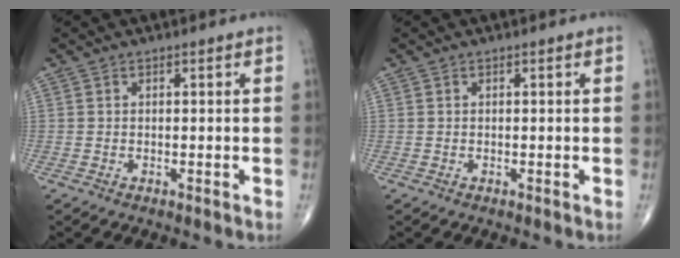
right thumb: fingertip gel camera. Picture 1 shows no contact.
{"total": 0.0}